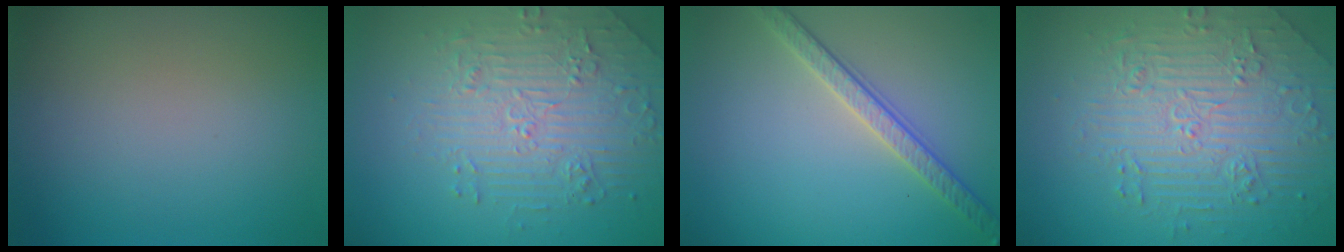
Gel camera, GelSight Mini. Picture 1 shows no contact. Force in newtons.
{"total": 4.4, "press": 4.0, "slide": 1.8}
{"total": 3.4, "press": 3.0, "slide": 1.7}
{"total": 4.7, "press": 4.6, "slide": 0.8}